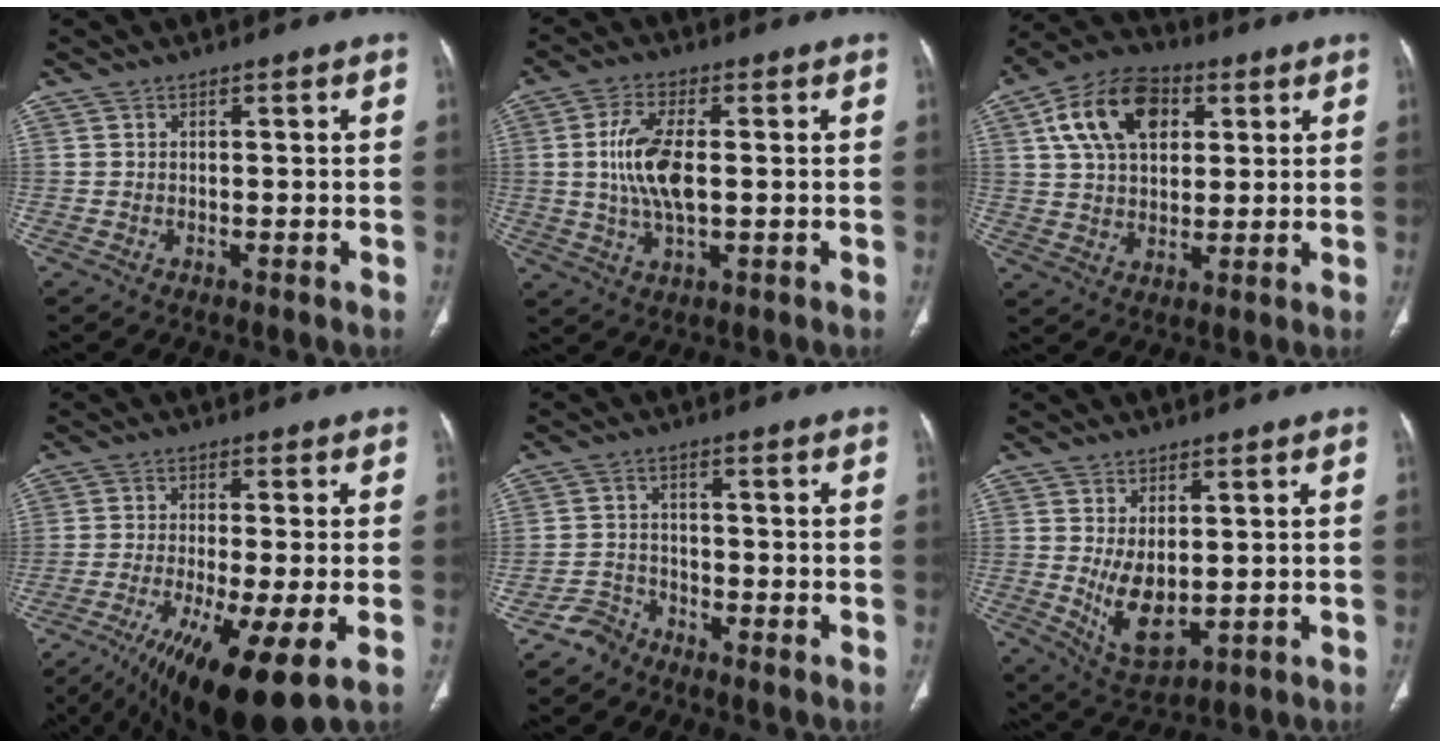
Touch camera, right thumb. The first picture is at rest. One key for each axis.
{"total": 10.0, "fx": 0.5, "fy": 4.3, "fz": 9.0, "tx": -0.194, "ty": -0.002, "tz": 0.011}
{"total": 15.3, "fx": 5.2, "fy": 9.8, "fz": 10.5, "tx": -0.168, "ty": 0.004, "tz": 0.088}
{"total": 15.9, "fx": -7.6, "fy": 2.9, "fz": 13.6, "tx": -0.223, "ty": -0.019, "tz": -0.120}
{"total": 3.3, "fx": -3.0, "fy": 1.5, "fz": -0.3, "tx": 0.014, "ty": 0.013, "tz": -0.062}
{"total": 8.4, "fx": 0.1, "fy": 4.4, "fz": 7.1, "tx": -0.112, "ty": -0.020, "tz": 0.024}